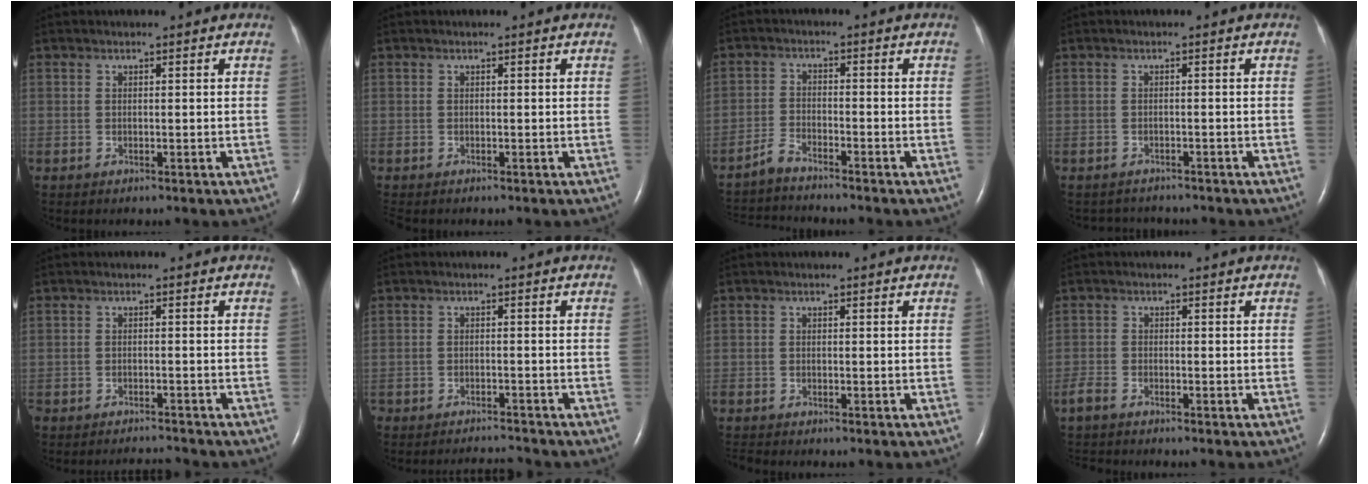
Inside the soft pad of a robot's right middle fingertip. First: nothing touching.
{"total": 0.6, "force": [-0.6, 0.1, 0.1], "torque": [-0.006, -0.002, -0.012]}
{"total": 5.3, "force": [-5.1, 0.1, 1.2], "torque": [-0.030, -0.019, -0.092]}
{"total": 2.9, "force": [-2.8, 0.8, -0.3], "torque": [0.004, -0.003, -0.038]}
{"total": 3.8, "force": [-3.8, -0.2, 0.0], "torque": [-0.002, -0.011, -0.060]}
{"total": 4.4, "force": [-4.4, -0.3, 0.0], "torque": [-0.002, -0.007, -0.069]}
{"total": 1.7, "force": [-1.7, -0.2, 0.1], "torque": [-0.009, -0.009, -0.034]}
{"total": 3.0, "force": [-2.9, 0.3, 0.7], "torque": [-0.016, -0.011, -0.053]}